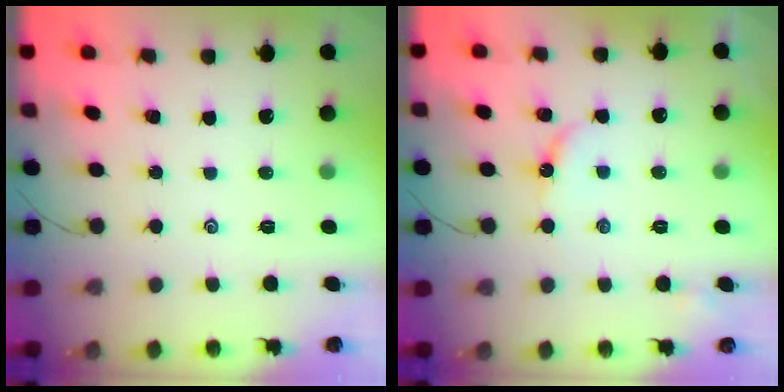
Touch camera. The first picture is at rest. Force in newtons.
{"total": 5.6, "press": 5.6, "slide": 0.5}